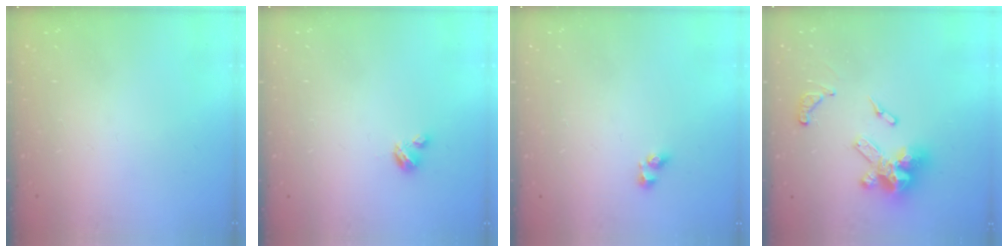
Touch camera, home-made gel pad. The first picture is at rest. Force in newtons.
{"total": 2.9, "press": 2.9, "slide": 0.3}
{"total": 4.0, "press": 4.0, "slide": 0.3}
{"total": 17.1, "press": 17.0, "slide": 2.0}